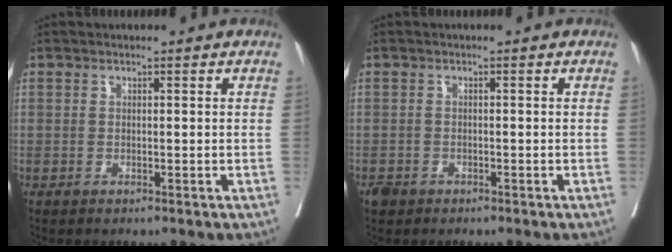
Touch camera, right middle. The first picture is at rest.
{"total": 1.5, "force": [-1.0, 1.0, 0.4], "torque": [-0.014, 0.001, -0.016]}